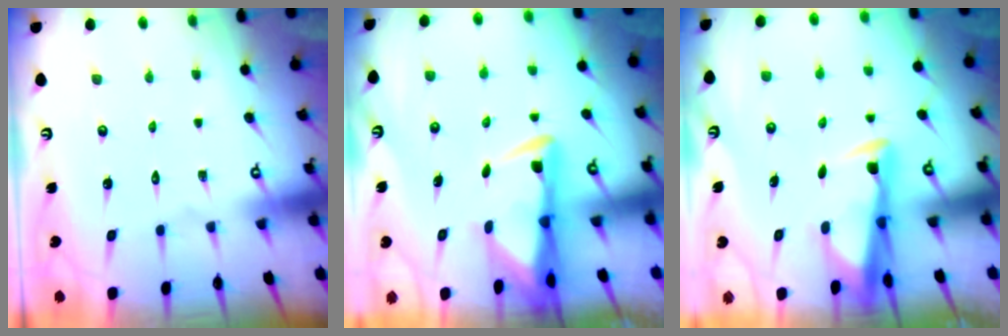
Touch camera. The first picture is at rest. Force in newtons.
{"total": 5.0, "press": 4.9, "slide": 1.2}
{"total": 3.5, "press": 3.4, "slide": 0.9}